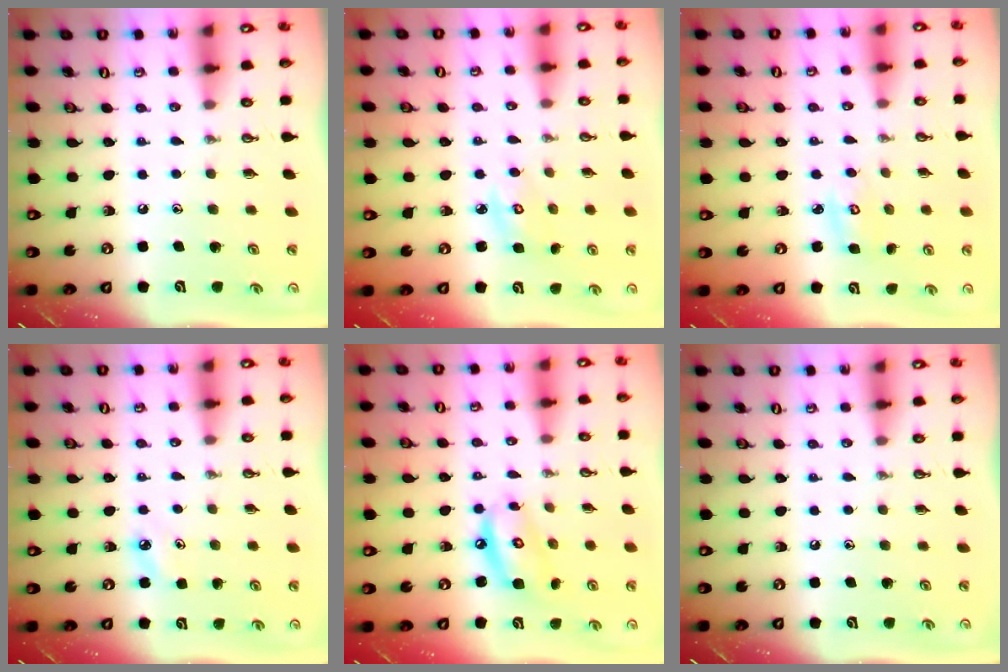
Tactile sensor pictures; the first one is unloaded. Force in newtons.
{"total": 3.2, "press": 3.2, "slide": 0.2}
{"total": 4.5, "press": 4.5, "slide": 0.4}
{"total": 4.8, "press": 4.8, "slide": 0.8}
{"total": 9.2, "press": 9.1, "slide": 0.8}
{"total": 0.0}